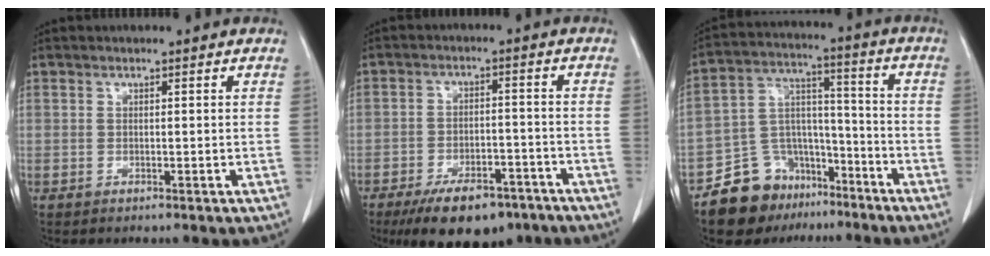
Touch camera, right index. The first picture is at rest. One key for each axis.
{"total": 11.8, "fx": -8.6, "fy": 5.2, "fz": 6.3, "tx": -0.091, "ty": -0.001, "tz": -0.133}
{"total": 13.0, "fx": -9.5, "fy": 8.2, "fz": 3.4, "tx": -0.061, "ty": 0.063, "tz": -0.159}